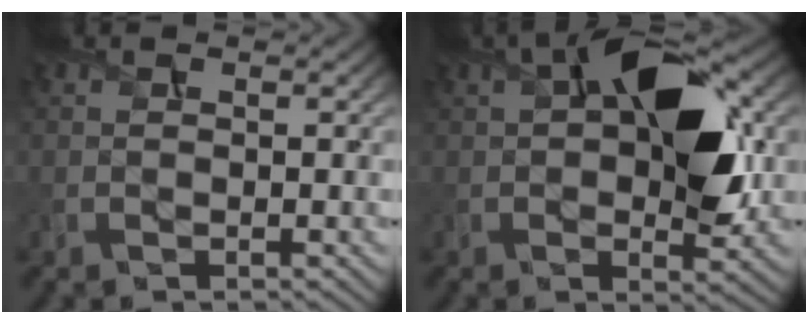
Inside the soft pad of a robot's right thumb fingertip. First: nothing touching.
{"total": 11.6, "force": [1.9, 5.7, 9.9], "torque": [-0.145, 0.009, 0.023]}